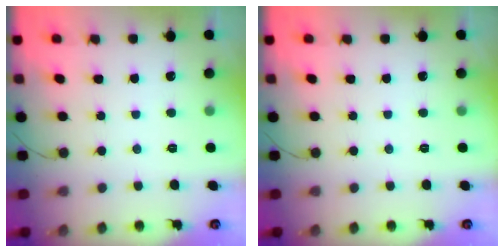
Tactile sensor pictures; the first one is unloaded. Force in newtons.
{"total": 0.0}